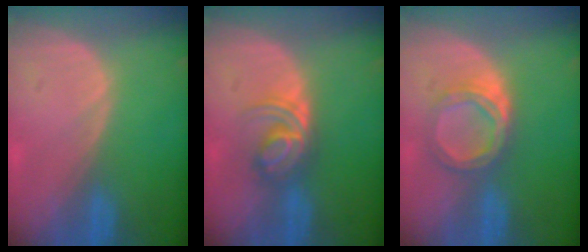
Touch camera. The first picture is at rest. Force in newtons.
{"total": 5.8, "press": 5.1, "slide": 2.7}
{"total": 5.3, "press": 4.9, "slide": 2.0}